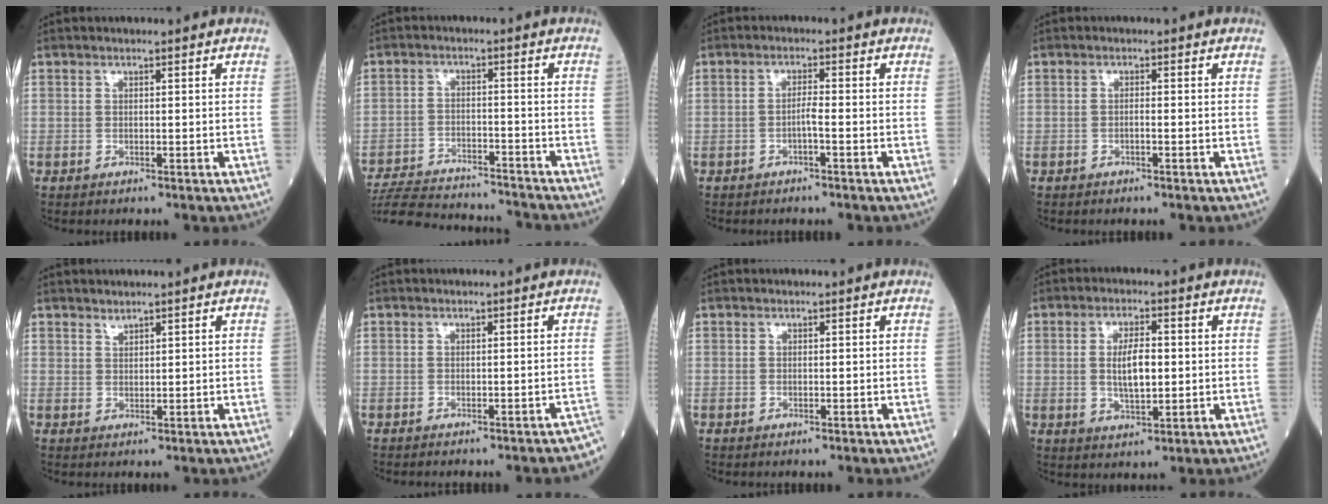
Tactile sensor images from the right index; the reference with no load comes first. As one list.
[{"total": 16.4, "force": [-15.6, 2.4, 4.4], "torque": [-0.095, -0.003, -0.233]}, {"total": 1.9, "force": [-0.9, -0.1, 1.7], "torque": [-0.030, 0.001, -0.020]}, {"total": 0.9, "force": [-0.4, 0.0, 0.7], "torque": [-0.013, 0.002, -0.009]}, {"total": 1.0, "force": [1.0, 0.1, 0.1], "torque": [-0.003, -0.003, 0.018]}, {"total": 8.4, "force": [-7.7, 2.0, 2.7], "torque": [-0.019, 0.001, -0.077]}, {"total": 0.0}, {"total": 5.8, "force": [0.2, 1.9, 5.5], "torque": [-0.105, 0.001, 0.005]}]